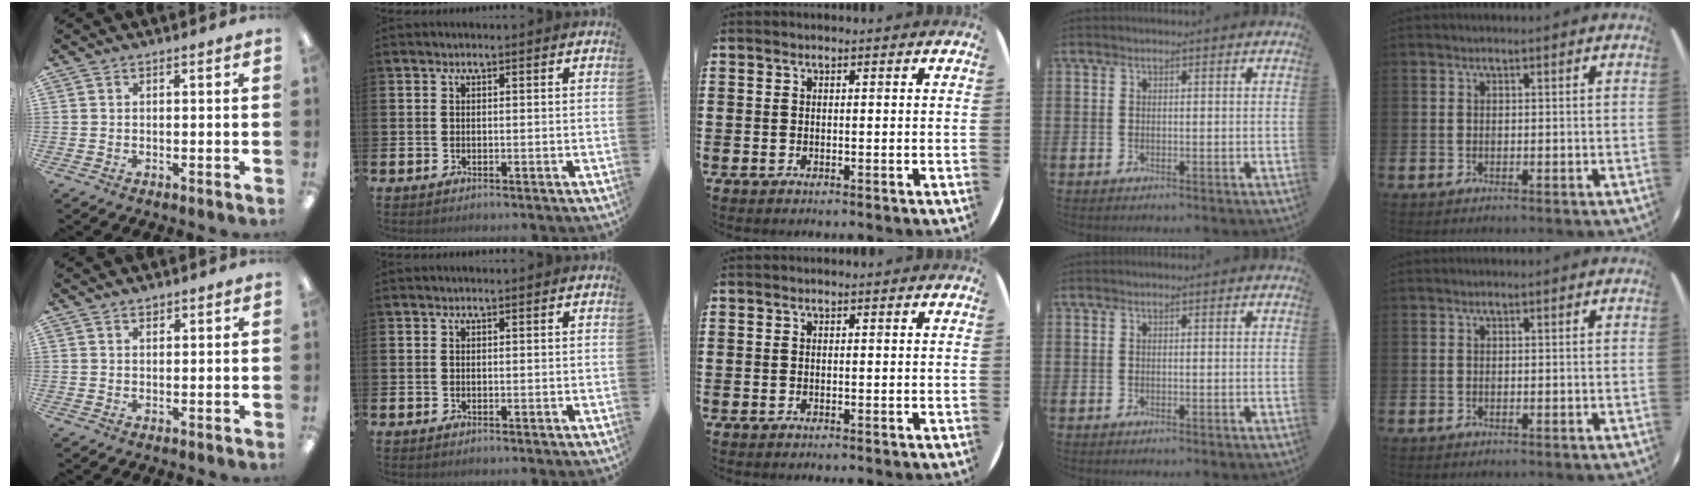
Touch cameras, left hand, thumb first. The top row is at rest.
{"thumb": {"total": 1.0, "force": [0.9, 0.5, 0.3], "torque": [0.002, -0.003, 0.015]}}